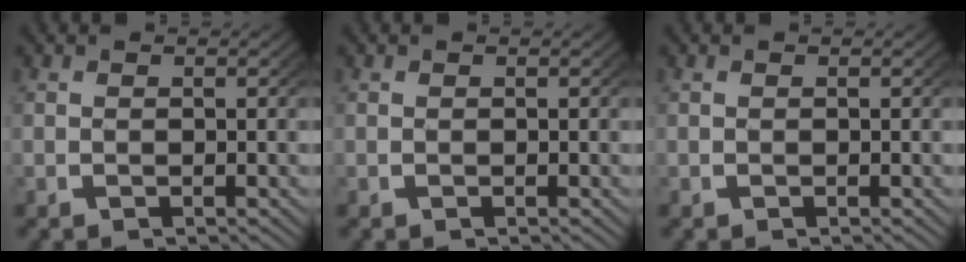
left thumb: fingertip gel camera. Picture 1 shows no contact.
{"total": 0.0}
{"total": 0.0}